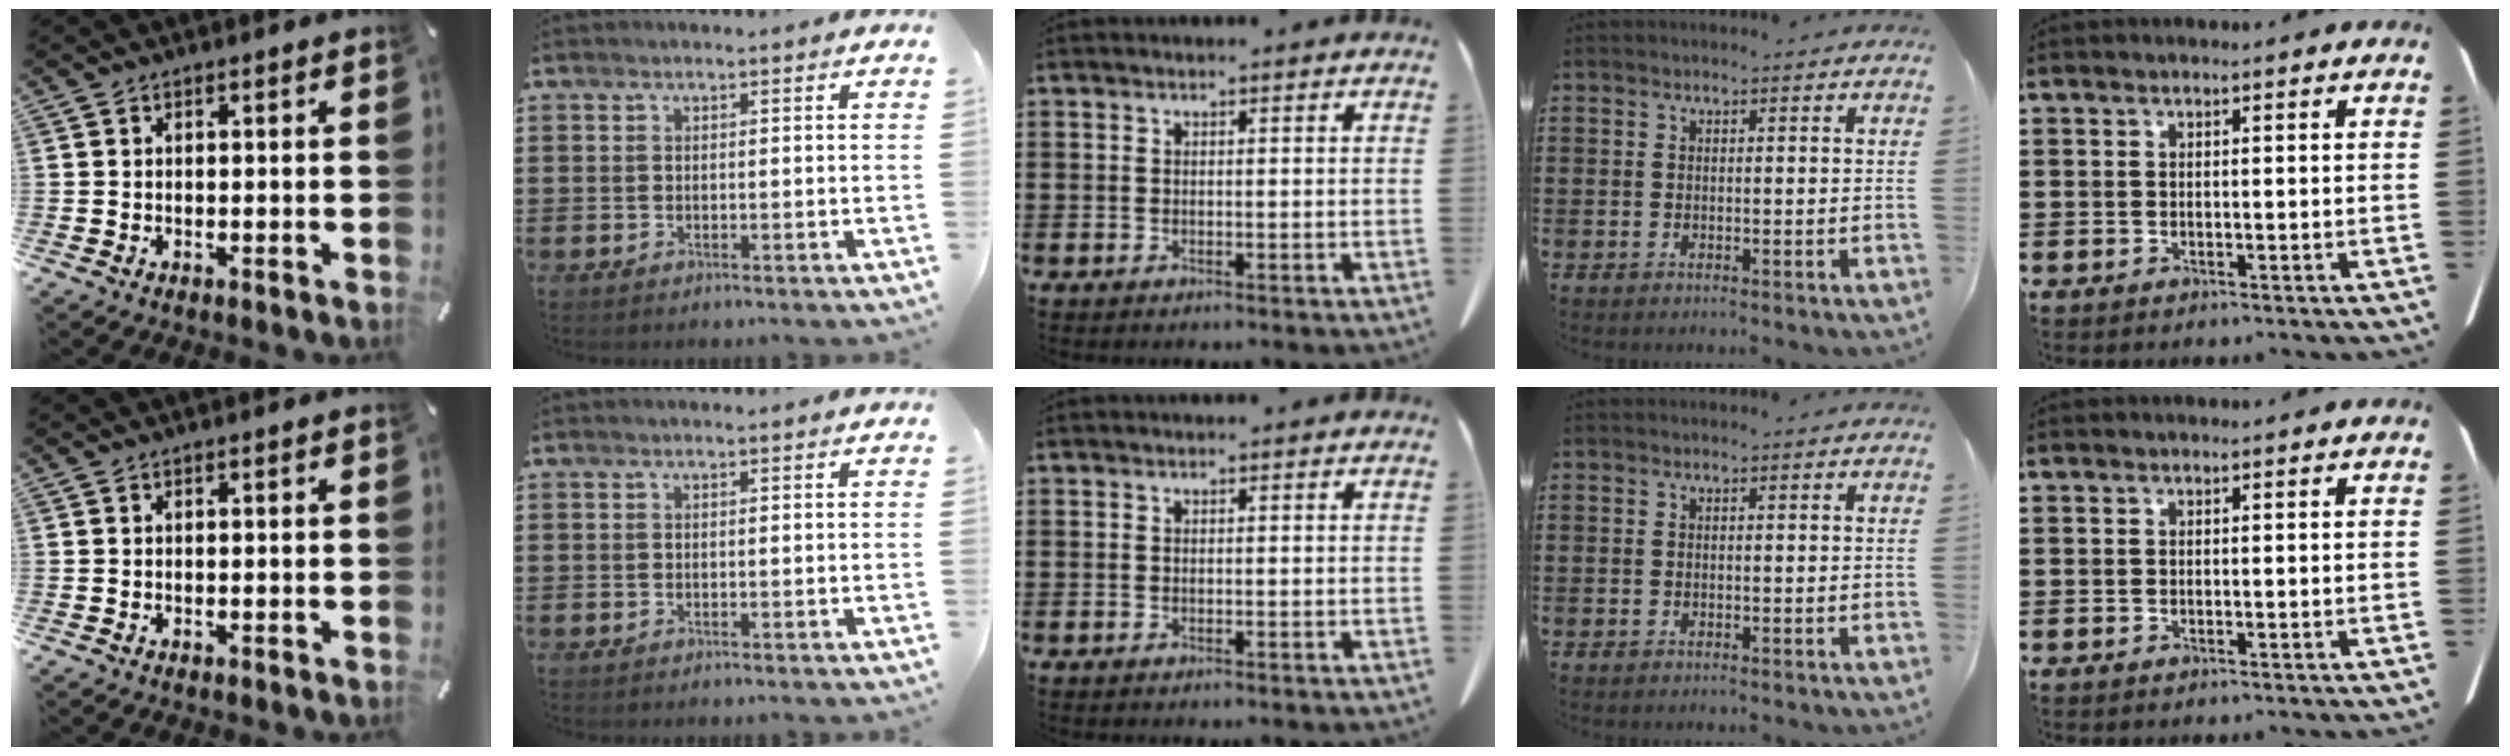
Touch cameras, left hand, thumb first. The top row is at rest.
{}